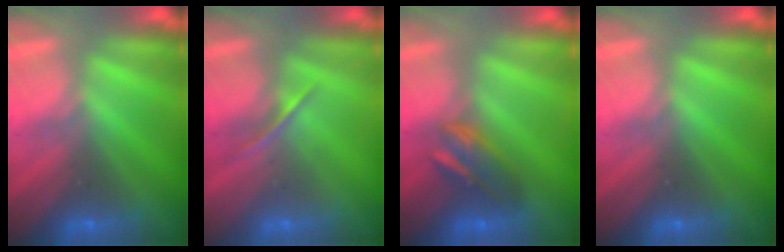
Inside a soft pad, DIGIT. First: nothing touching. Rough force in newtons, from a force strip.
{"total": 1.4}
{"total": 6.4}
{"total": 0.0}